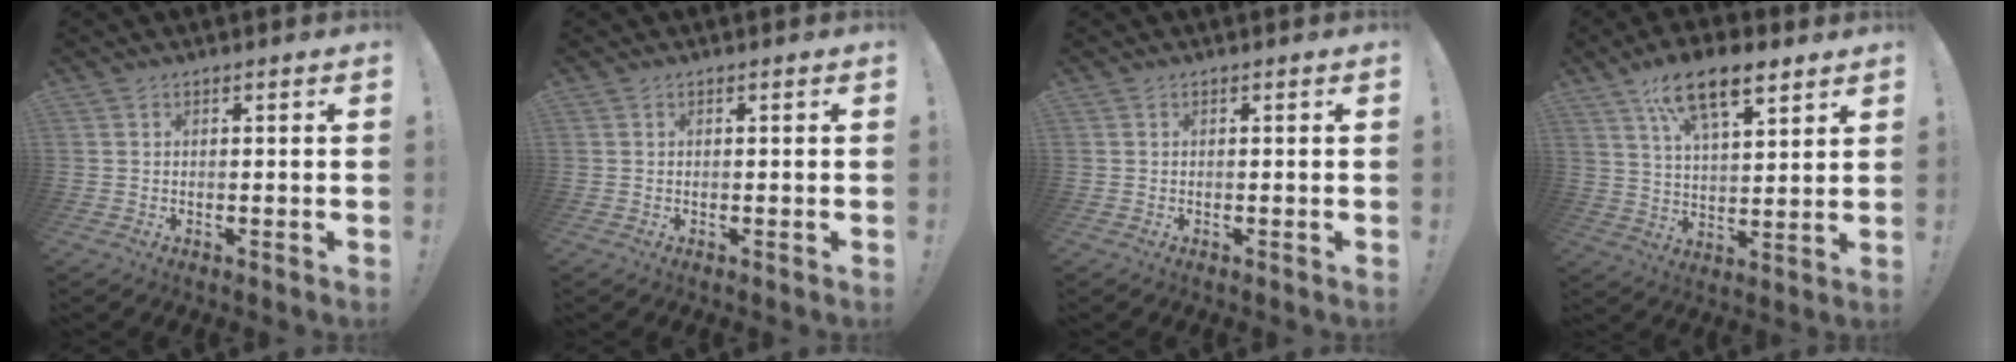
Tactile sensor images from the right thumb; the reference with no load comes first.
{"total": 0.0}
{"total": 0.0}
{"total": 14.3, "force": [9.1, 5.9, 9.4], "torque": [-0.153, -0.042, 0.159]}